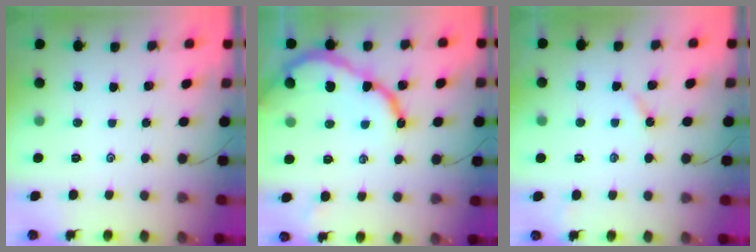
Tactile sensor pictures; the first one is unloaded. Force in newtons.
{"total": 13.1, "press": 13.0, "slide": 1.3}
{"total": 2.0, "press": 2.0, "slide": 0.3}